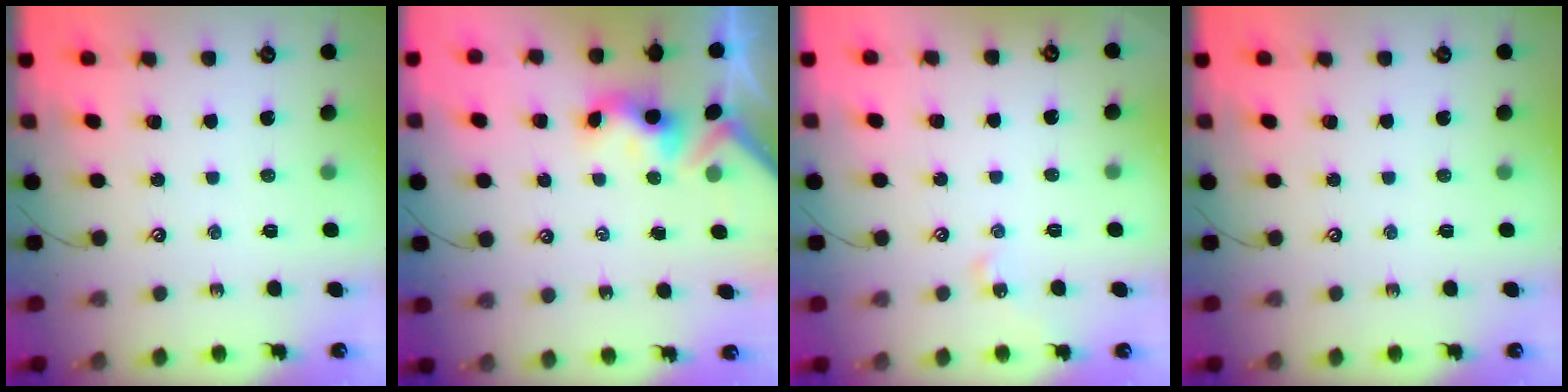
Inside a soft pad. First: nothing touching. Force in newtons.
{"total": 3.0, "press": 2.9, "slide": 0.6}
{"total": 2.2, "press": 2.1, "slide": 0.5}
{"total": 0.0}